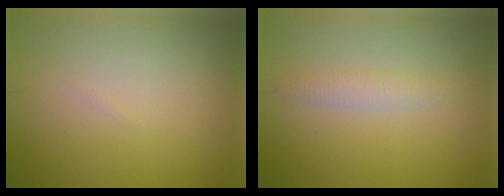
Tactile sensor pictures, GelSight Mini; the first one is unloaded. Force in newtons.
{"total": 1.5, "press": 1.4, "slide": 0.1}